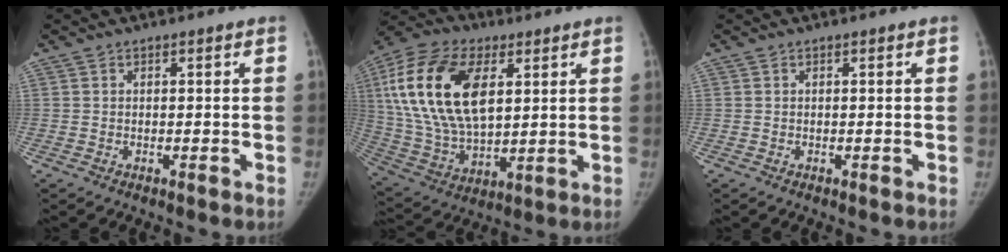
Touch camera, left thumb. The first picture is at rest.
{"total": 23.0, "force": [6.3, 12.6, 18.2], "torque": [-0.352, -0.011, 0.112]}
{"total": 0.0}